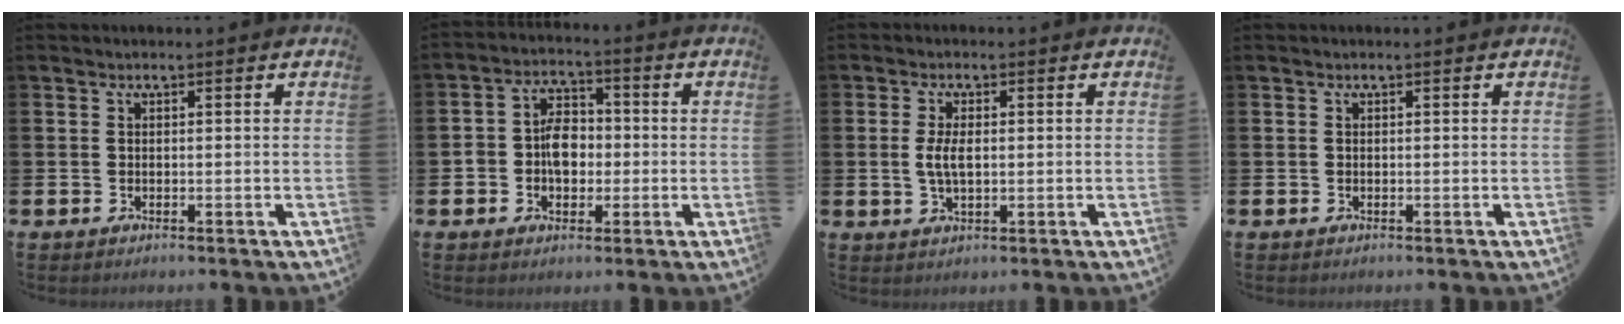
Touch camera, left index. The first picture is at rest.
{"total": 5.7, "force": [-0.5, 4.2, 3.8], "torque": [-0.065, 0.010, -0.017]}
{"total": 3.4, "force": [0.3, 1.5, 3.1], "torque": [-0.054, 0.004, 0.001]}
{"total": 0.0}